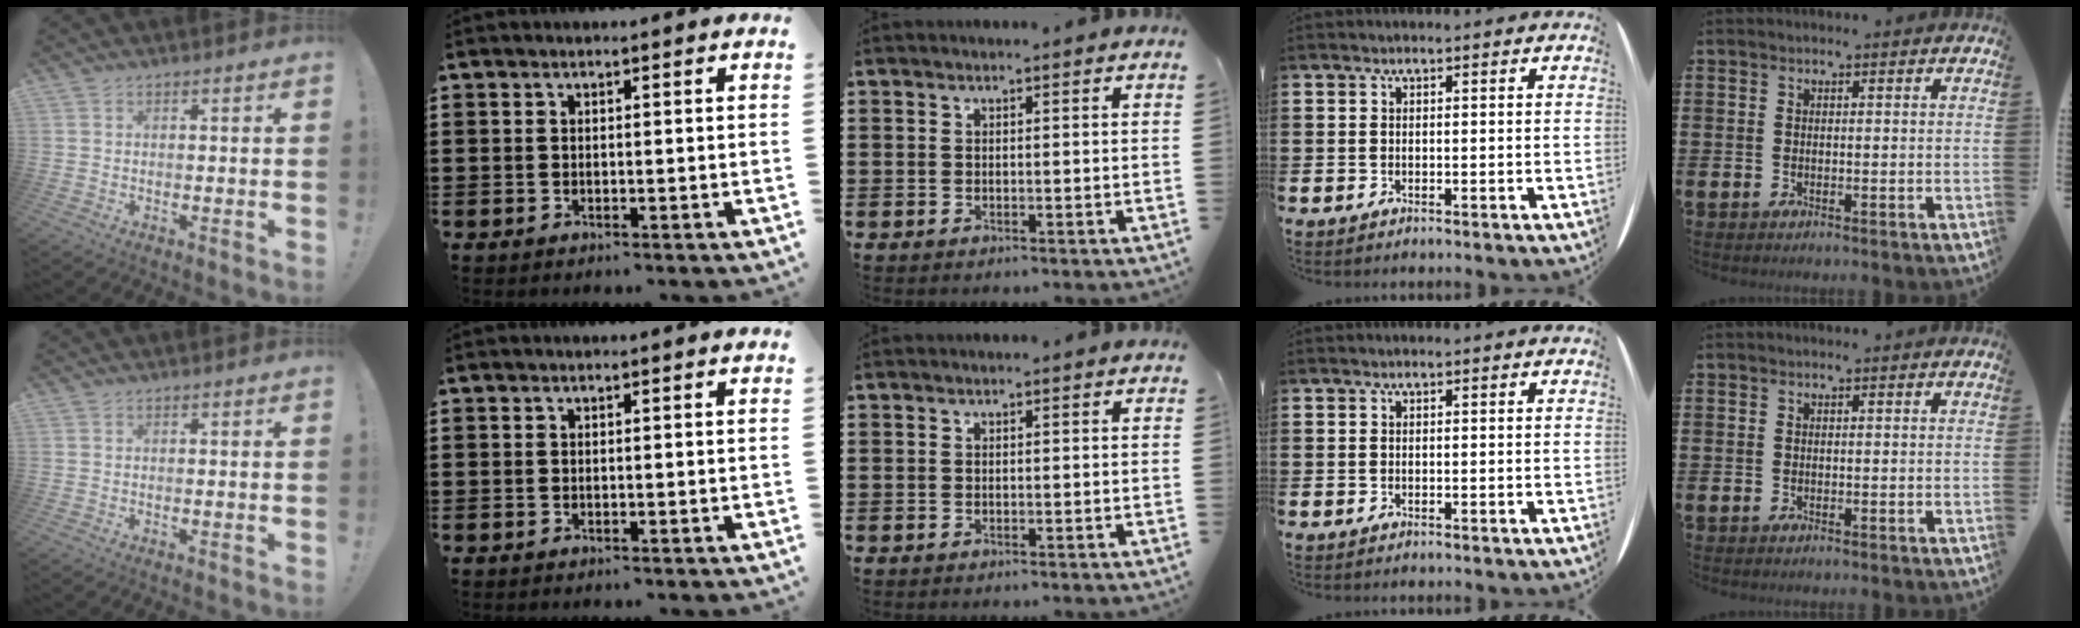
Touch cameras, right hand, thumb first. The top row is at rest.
{}